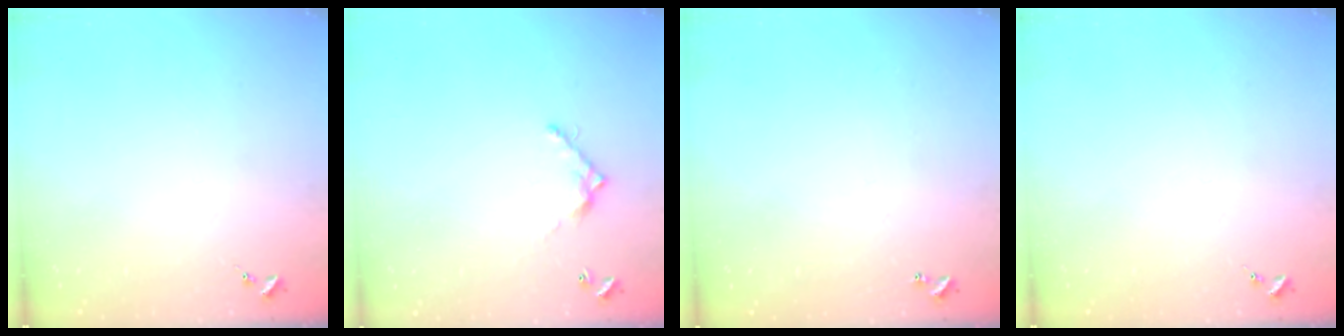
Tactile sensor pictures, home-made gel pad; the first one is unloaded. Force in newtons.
{"total": 6.5, "press": 6.5, "slide": 0.3}
{"total": 0.9, "press": 0.9, "slide": 0.2}
{"total": 0.0}